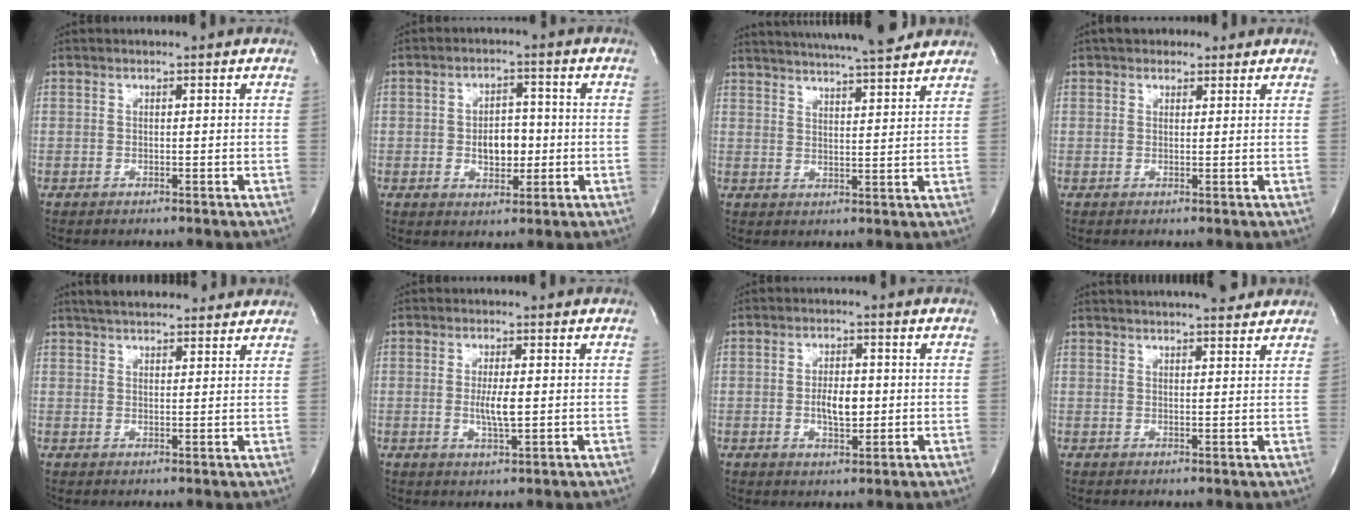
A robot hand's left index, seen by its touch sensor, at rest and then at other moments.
{"total": 5.4, "force": [-0.6, 3.2, 4.3], "torque": [-0.067, 0.005, -0.005]}
{"total": 18.1, "force": [16.3, 1.6, 7.9], "torque": [-0.132, 0.021, 0.225]}
{"total": 2.9, "force": [1.8, 2.0, 1.1], "torque": [-0.012, 0.015, 0.022]}
{"total": 12.3, "force": [11.0, 3.0, 4.8], "torque": [-0.064, 0.030, 0.148]}
{"total": 3.7, "force": [-0.2, 0.6, 3.6], "torque": [-0.071, -0.006, -0.001]}
{"total": 4.8, "force": [-0.5, 2.2, 4.2], "torque": [-0.069, -0.002, -0.004]}
{"total": 11.5, "force": [10.5, 1.6, 4.4], "torque": [-0.066, 0.020, 0.135]}